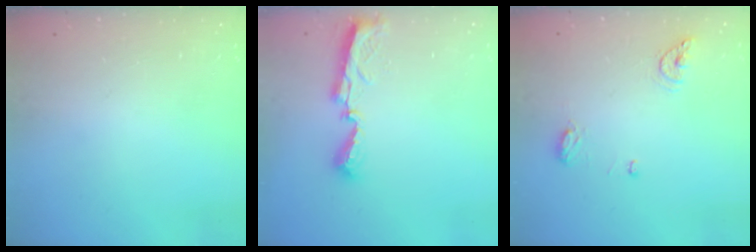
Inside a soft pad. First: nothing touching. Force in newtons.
{"total": 8.3, "press": 8.2, "slide": 0.4}
{"total": 11.0, "press": 8.3, "slide": 7.1}